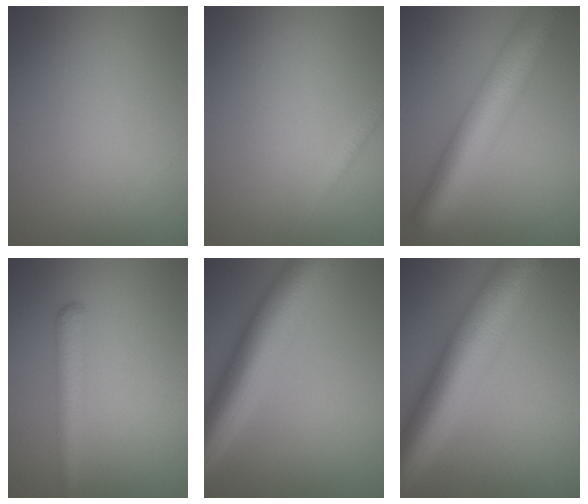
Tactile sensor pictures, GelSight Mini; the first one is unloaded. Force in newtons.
{"total": 1.0, "press": 1.0, "slide": 0.0}
{"total": 8.5, "press": 8.5, "slide": 0.2}
{"total": 2.9, "press": 2.9, "slide": 0.1}
{"total": 10.7, "press": 10.7, "slide": 0.2}
{"total": 12.1, "press": 12.1, "slide": 0.2}